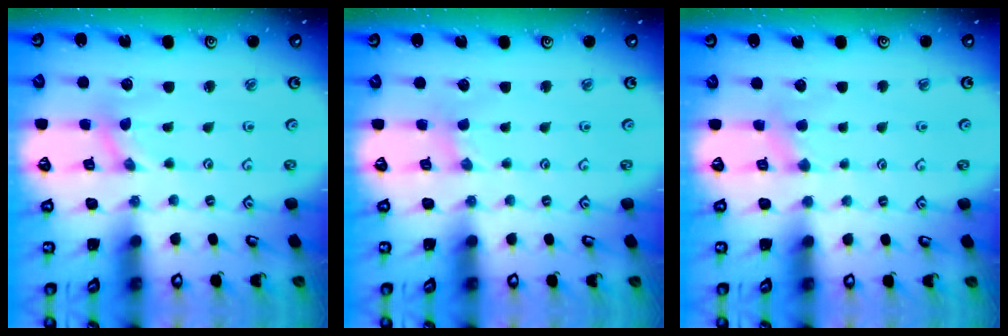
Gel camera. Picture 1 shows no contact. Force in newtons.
{"total": 0.0}
{"total": 2.9, "press": 2.9, "slide": 0.3}